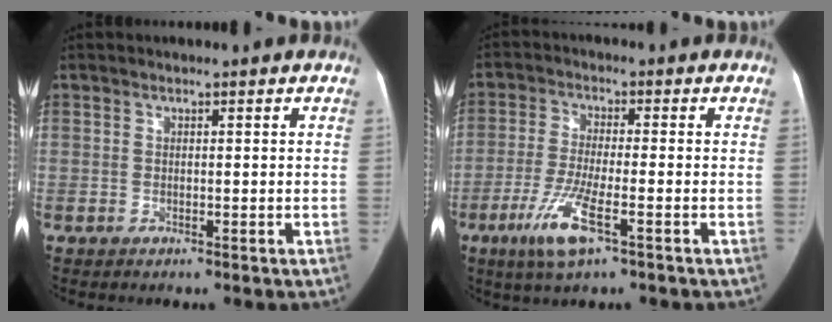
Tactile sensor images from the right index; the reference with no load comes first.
{"total": 8.3, "force": [-4.1, 1.3, 7.0], "torque": [-0.151, -0.018, -0.077]}